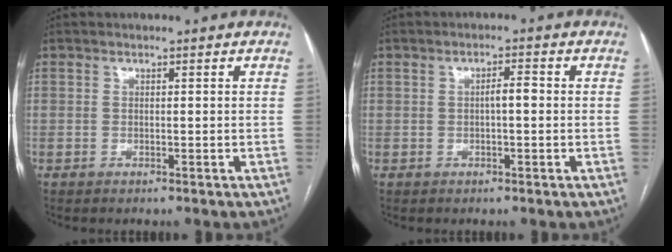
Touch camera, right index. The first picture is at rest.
{"total": 2.1, "force": [-0.1, 0.5, 2.1], "torque": [-0.034, 0.005, -0.003]}